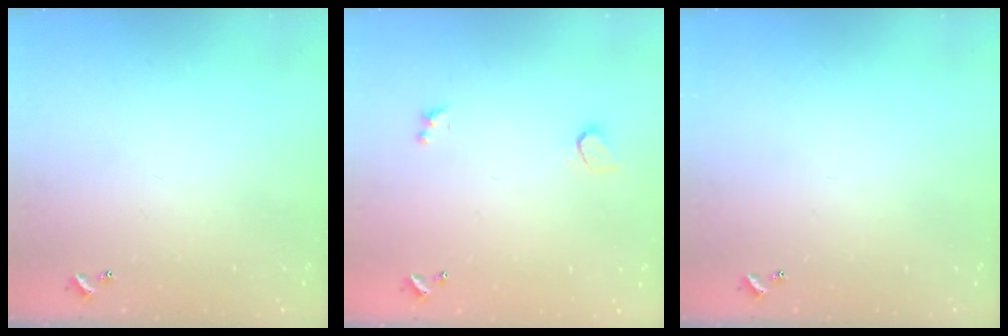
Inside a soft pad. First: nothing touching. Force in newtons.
{"total": 0.9, "press": 0.8, "slide": 0.4}
{"total": 0.0}